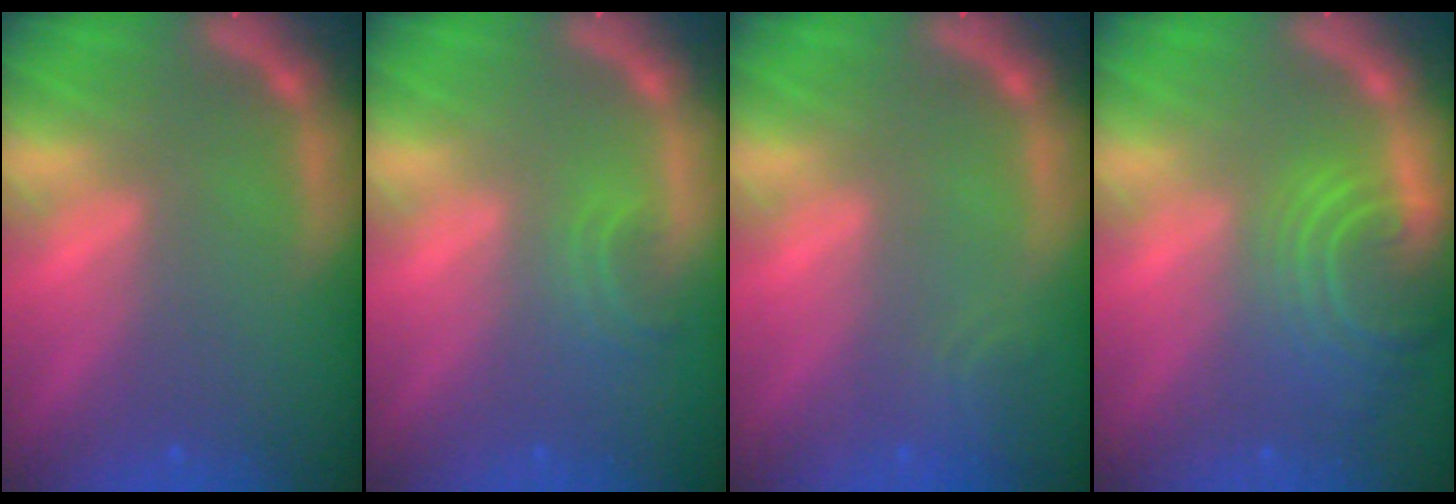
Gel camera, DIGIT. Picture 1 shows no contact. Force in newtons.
{"total": 1.9}
{"total": 1.9}
{"total": 7.0}